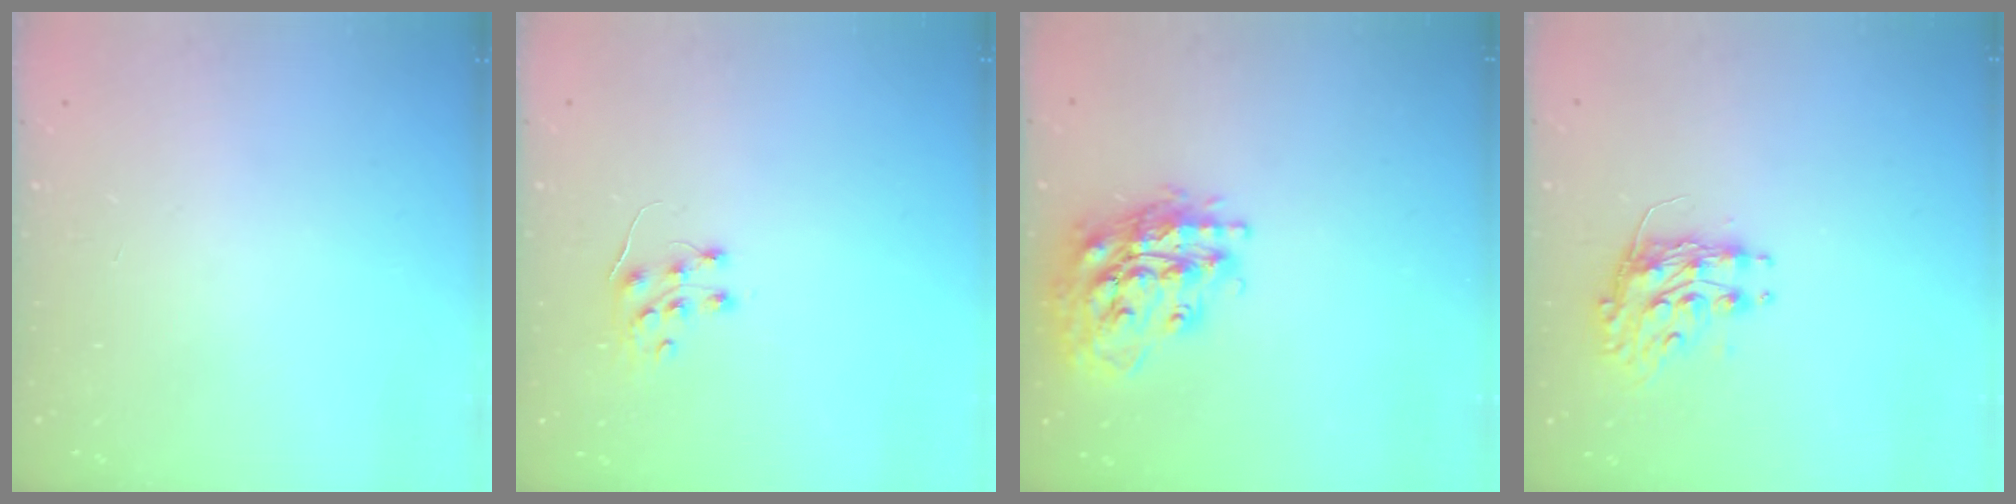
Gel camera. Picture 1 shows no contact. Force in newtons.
{"total": 7.1, "press": 7.1, "slide": 0.6}
{"total": 21.2, "press": 21.1, "slide": 2.1}
{"total": 8.7, "press": 8.7, "slide": 0.5}